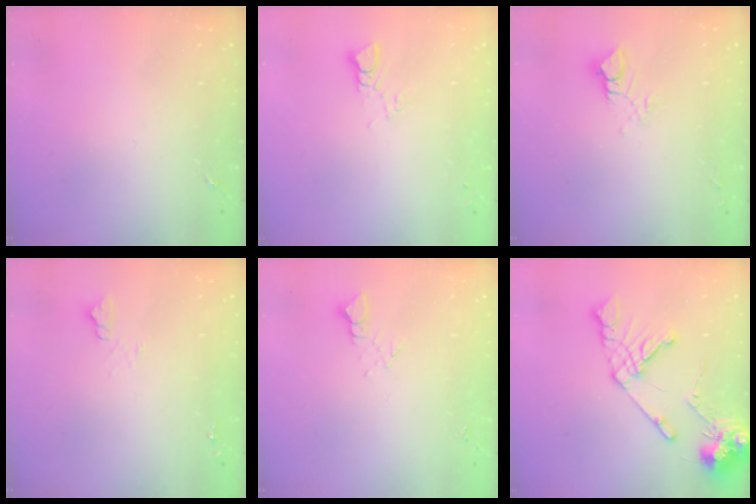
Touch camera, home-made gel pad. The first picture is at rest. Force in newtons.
{"total": 3.2, "press": 3.2, "slide": 0.0}
{"total": 7.4, "press": 7.4, "slide": 0.8}
{"total": 4.8, "press": 4.8, "slide": 0.6}
{"total": 2.7, "press": 2.7, "slide": 0.2}
{"total": 15.5, "press": 15.3, "slide": 2.3}